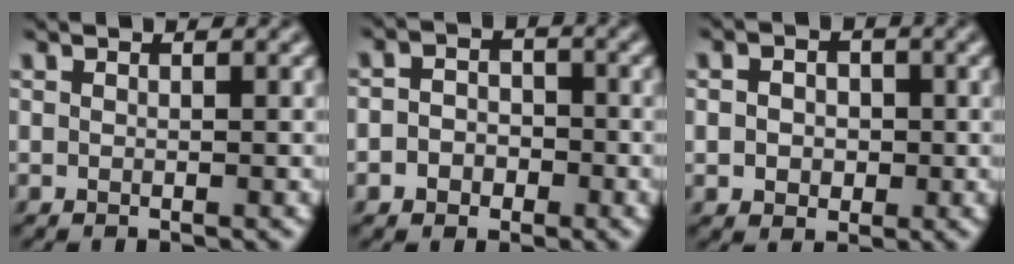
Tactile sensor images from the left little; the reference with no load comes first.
{"total": 3.1, "force": [-1.2, 2.6, 1.2], "torque": [0.006, 0.005, -0.038]}
{"total": 3.3, "force": [-0.1, 2.7, 1.8], "torque": [-0.016, 0.007, -0.022]}